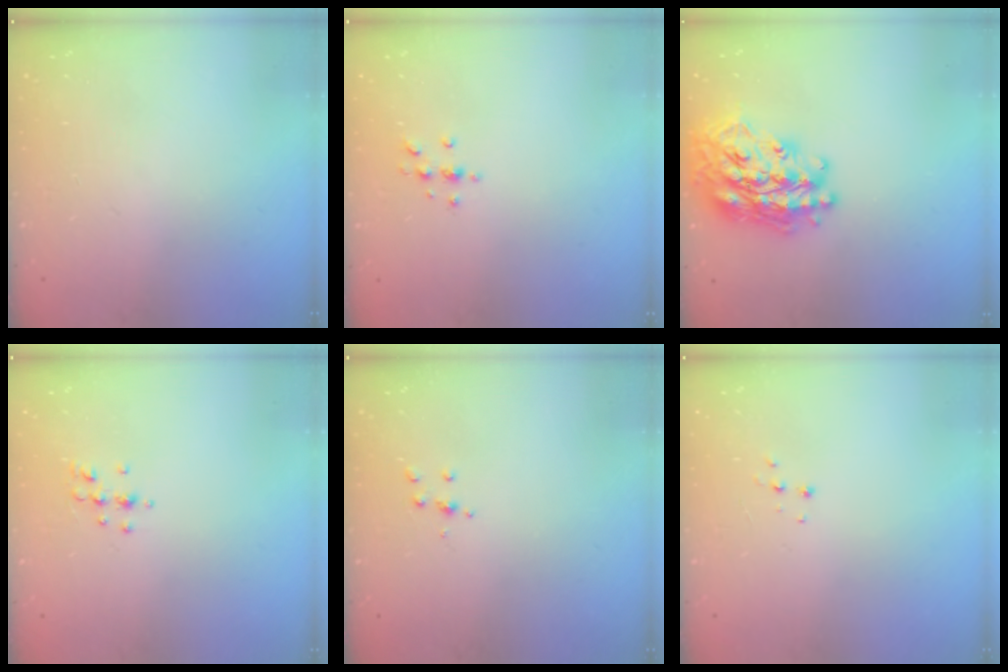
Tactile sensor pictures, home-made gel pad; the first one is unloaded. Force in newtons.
{"total": 4.0, "press": 4.0, "slide": 0.4}
{"total": 27.4, "press": 27.3, "slide": 2.4}
{"total": 5.8, "press": 5.5, "slide": 1.8}
{"total": 3.5, "press": 3.4, "slide": 0.4}
{"total": 4.3, "press": 4.3, "slide": 0.4}